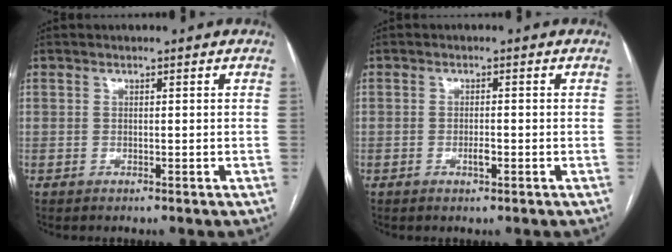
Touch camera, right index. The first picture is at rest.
{"total": 1.6, "force": [-0.6, 0.5, 1.4], "torque": [-0.025, 0.000, -0.009]}